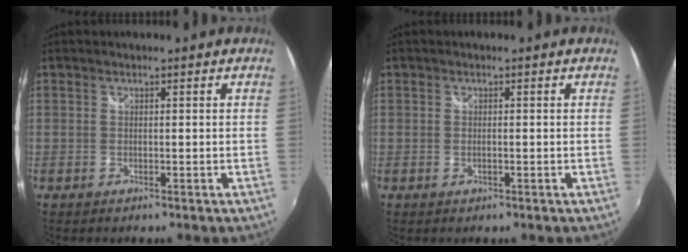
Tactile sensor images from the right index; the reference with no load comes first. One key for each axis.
{"total": 0.6, "fx": -0.1, "fy": 0.4, "fz": 0.4, "tx": -0.011, "ty": -0.001, "tz": -0.003}